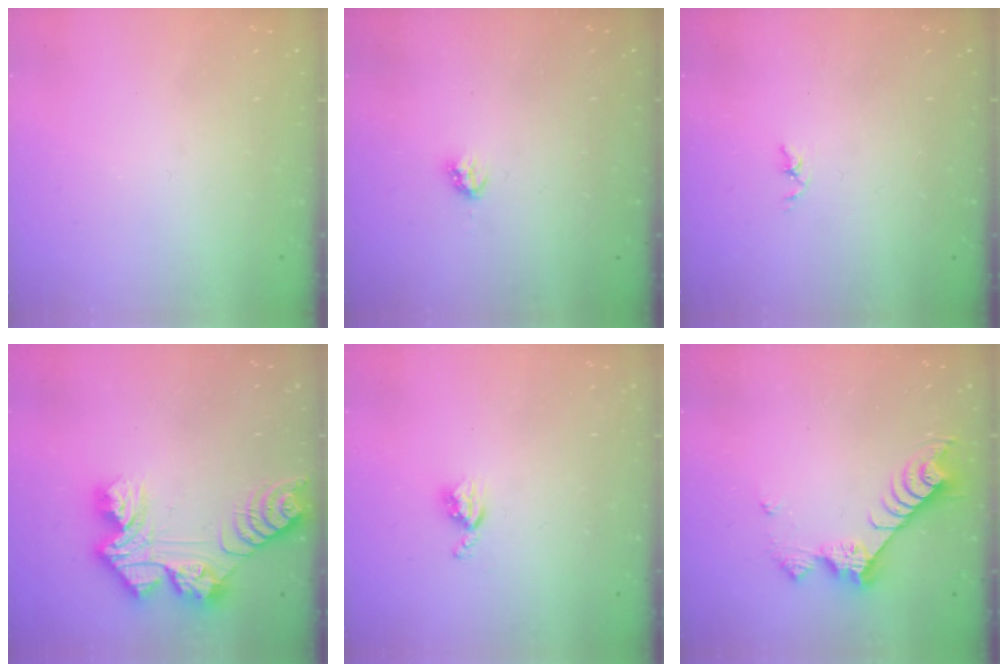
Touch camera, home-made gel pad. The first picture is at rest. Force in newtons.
{"total": 2.8, "press": 2.8, "slide": 0.2}
{"total": 1.8, "press": 1.7, "slide": 0.3}
{"total": 13.7, "press": 13.7, "slide": 1.1}
{"total": 5.1, "press": 5.1, "slide": 0.7}
{"total": 9.3, "press": 9.3, "slide": 0.4}